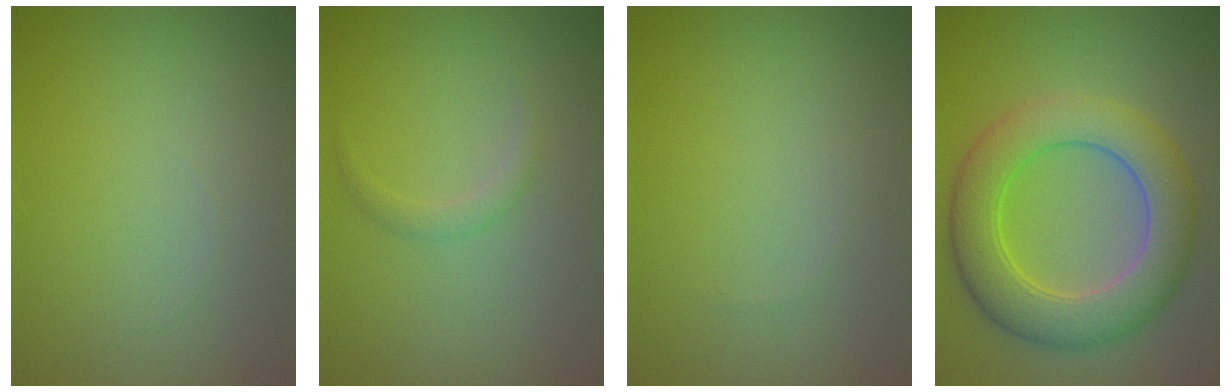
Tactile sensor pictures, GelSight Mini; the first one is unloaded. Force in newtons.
{"total": 1.0, "press": 1.0, "slide": 0.1}
{"total": 0.0}
{"total": 7.6, "press": 7.6, "slide": 0.1}